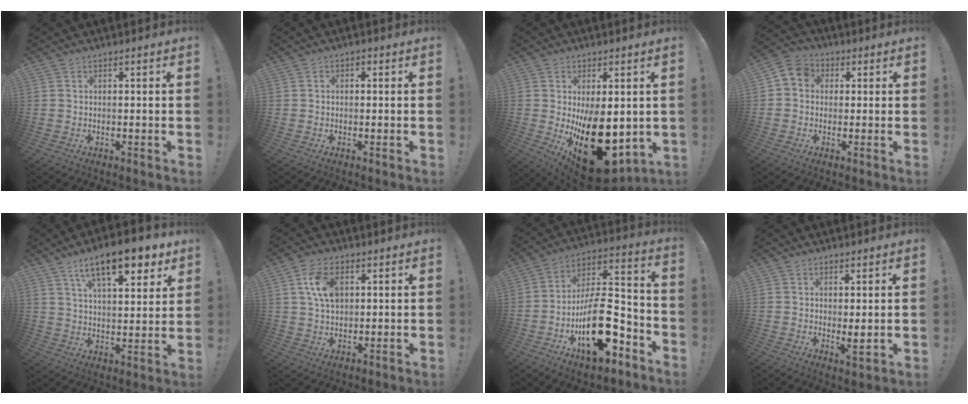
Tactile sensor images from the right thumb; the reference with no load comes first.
{"total": 1.1, "force": [-0.5, 0.9, 0.6], "torque": [-0.008, 0.005, -0.009]}
{"total": 20.9, "force": [-3.4, 11.5, 17.1], "torque": [-0.243, 0.001, -0.027]}
{"total": 5.7, "force": [0.3, 5.1, 2.6], "torque": [-0.036, 0.013, 0.008]}
{"total": 15.7, "force": [9.5, 5.7, 11.2], "torque": [-0.180, -0.042, 0.156]}
{"total": 9.6, "force": [3.0, 6.1, 6.7], "torque": [-0.118, 0.005, 0.057]}
{"total": 22.8, "force": [-9.5, 11.7, 17.1], "torque": [-0.280, 0.068, -0.143]}
{"total": 3.8, "force": [0.9, 1.0, 3.6], "torque": [-0.046, -0.016, 0.016]}